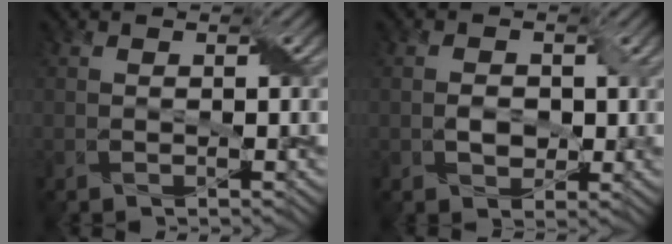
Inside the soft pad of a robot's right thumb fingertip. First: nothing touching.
{"total": 2.6, "force": [-0.1, 2.1, 1.5], "torque": [-0.029, -0.006, -0.002]}